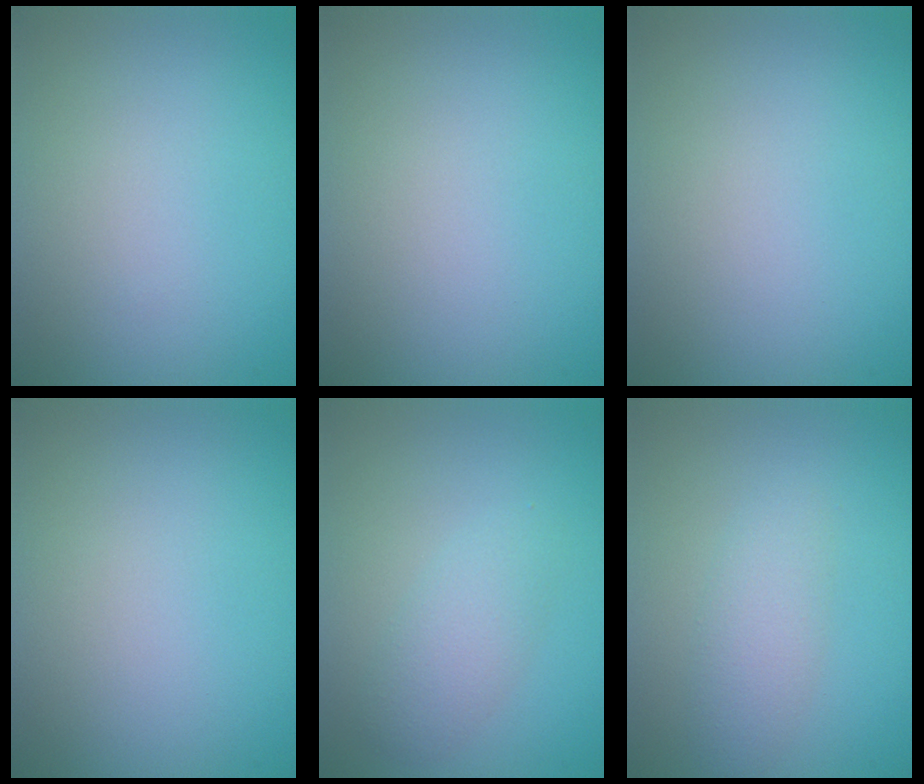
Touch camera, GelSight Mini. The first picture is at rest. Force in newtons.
{"total": 0.0}
{"total": 0.0}
{"total": 0.0}
{"total": 2.4, "press": 2.4, "slide": 0.2}
{"total": 2.3, "press": 2.3, "slide": 0.0}